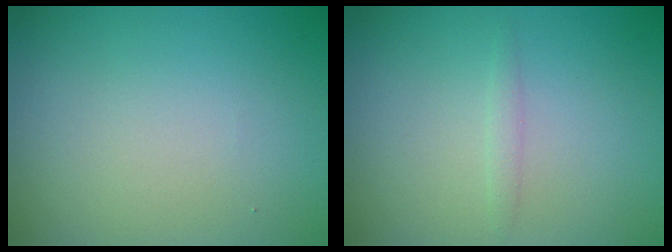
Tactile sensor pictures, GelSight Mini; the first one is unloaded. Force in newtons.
{"total": 0.7, "press": 0.7, "slide": 0.0}